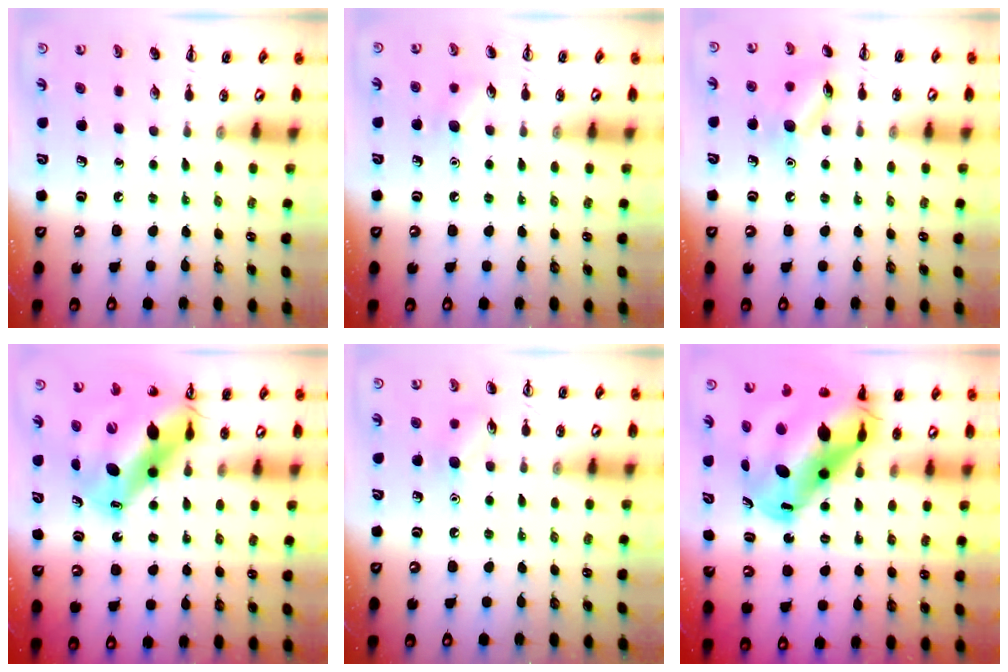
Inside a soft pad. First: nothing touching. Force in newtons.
{"total": 6.8, "press": 6.5, "slide": 2.1}
{"total": 10.9, "press": 10.9, "slide": 0.5}
{"total": 15.4, "press": 14.7, "slide": 4.6}
{"total": 6.3, "press": 6.3, "slide": 0.7}
{"total": 17.3, "press": 16.7, "slide": 4.7}